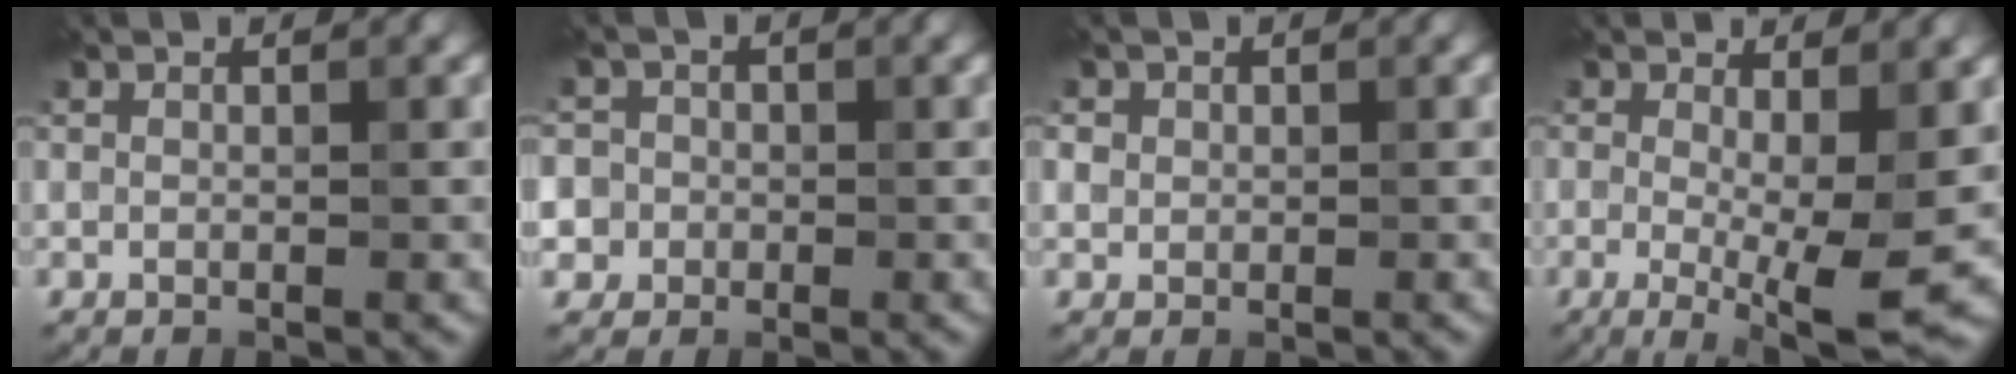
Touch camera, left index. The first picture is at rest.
{"total": 5.2, "force": [-0.3, 5.0, 1.4], "torque": [-0.015, 0.025, -0.036]}
{"total": 1.2, "force": [0.5, 1.1, 0.3], "torque": [0.001, -0.001, 0.004]}
{"total": 7.0, "force": [-0.6, 1.6, 6.8], "torque": [-0.115, -0.018, -0.009]}